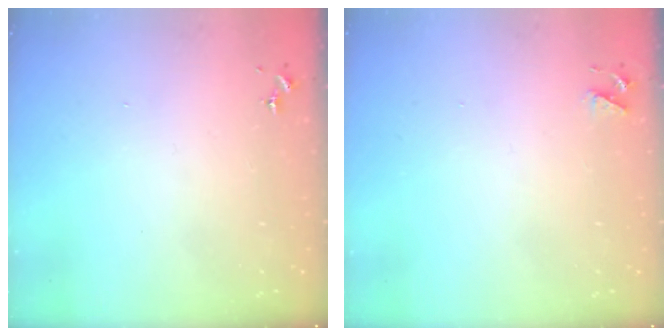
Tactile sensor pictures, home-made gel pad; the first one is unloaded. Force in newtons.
{"total": 4.1, "press": 4.0, "slide": 0.7}